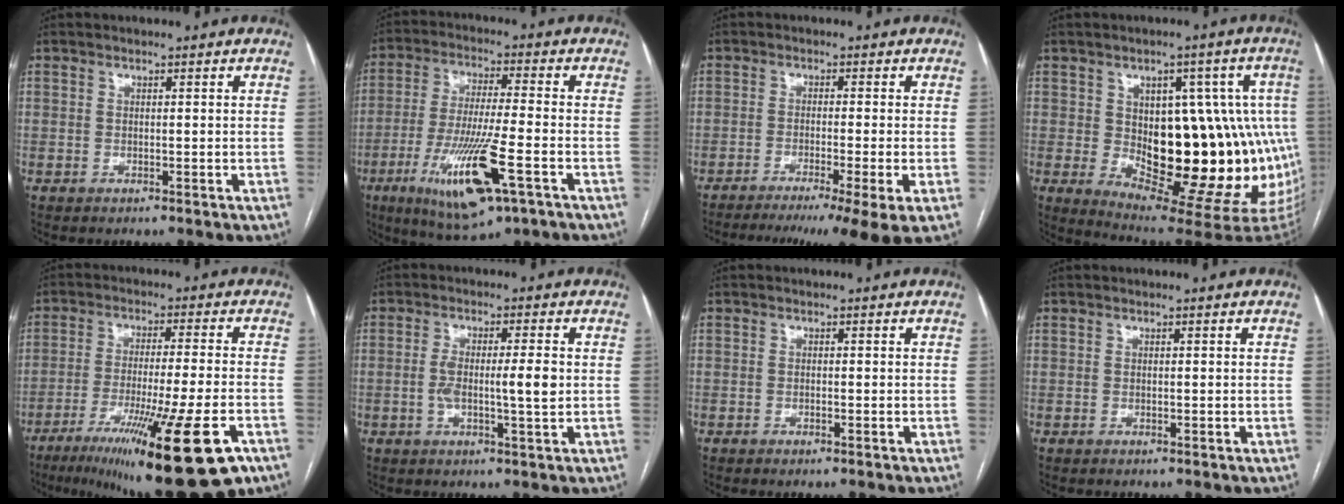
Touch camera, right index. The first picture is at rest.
{"total": 14.9, "force": [-6.3, 1.9, 13.4], "torque": [-0.263, -0.029, -0.102]}
{"total": 12.6, "force": [-9.2, -1.2, 8.5], "torque": [-0.101, -0.029, -0.137]}
{"total": 22.6, "force": [-1.5, 10.2, 20.2], "torque": [-0.211, 0.020, 0.007]}
{"total": 21.9, "force": [-12.5, 1.4, 17.9], "torque": [-0.224, -0.046, -0.192]}
{"total": 6.1, "force": [-0.1, 0.8, 6.0], "torque": [-0.111, 0.006, 0.000]}
{"total": 0.6, "force": [-0.4, 0.0, 0.4], "torque": [-0.010, -0.001, -0.005]}
{"total": 0.0}